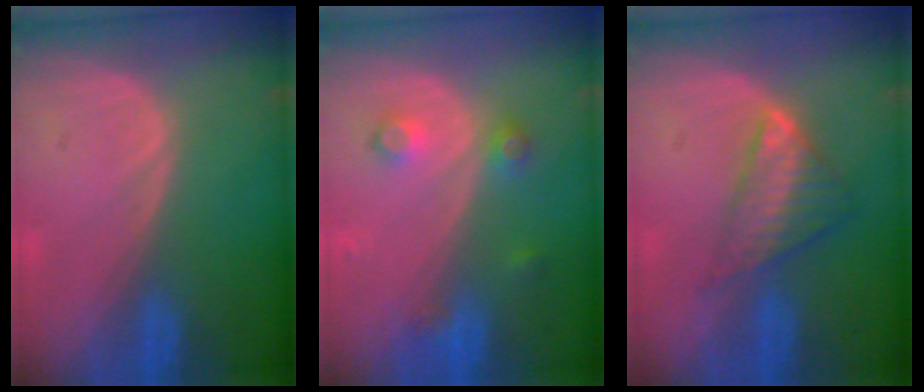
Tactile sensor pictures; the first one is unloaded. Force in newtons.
{"total": 3.7, "press": 3.5, "slide": 1.4}
{"total": 6.1, "press": 5.4, "slide": 2.7}